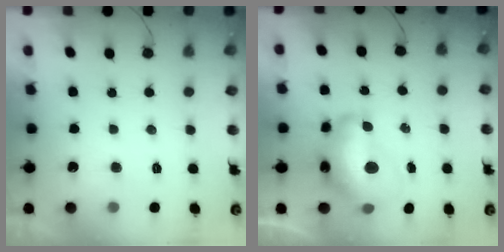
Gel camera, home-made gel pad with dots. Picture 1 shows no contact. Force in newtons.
{"total": 14.2, "press": 14.1, "slide": 1.4}